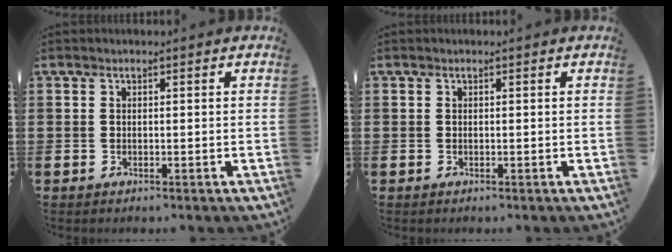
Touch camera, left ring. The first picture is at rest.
{"total": 0.0}